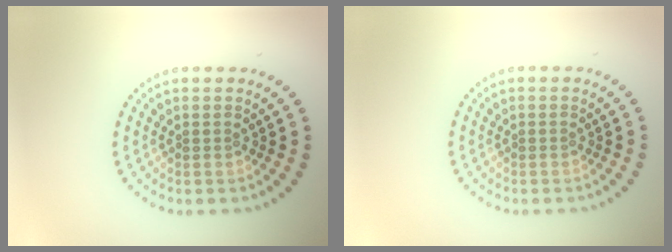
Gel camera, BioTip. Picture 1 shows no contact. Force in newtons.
{"total": 0.0}